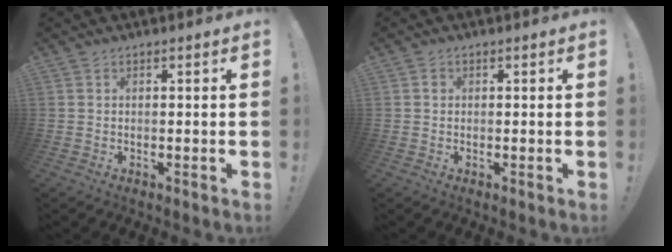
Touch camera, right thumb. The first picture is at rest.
{"total": 1.0, "force": [0.0, 0.9, 0.4], "torque": [-0.002, 0.002, -0.002]}